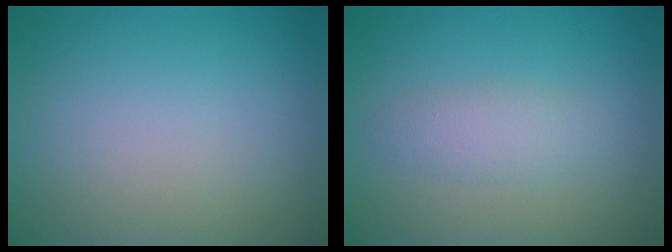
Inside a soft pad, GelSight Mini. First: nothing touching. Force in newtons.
{"total": 2.0, "press": 2.0, "slide": 0.1}